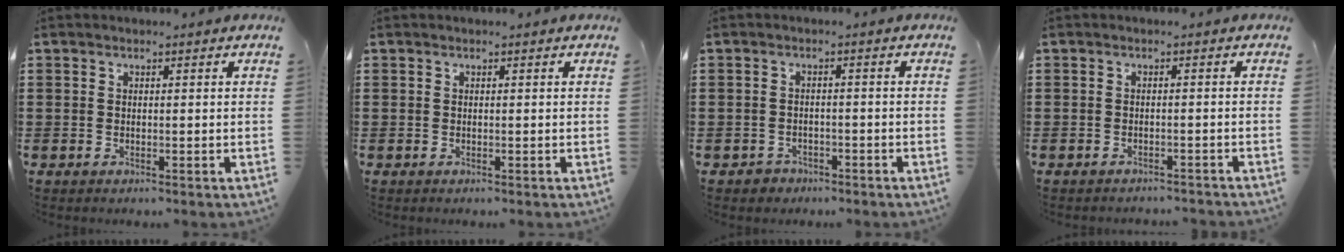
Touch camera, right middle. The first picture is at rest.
{"total": 0.0}
{"total": 1.5, "force": [-1.3, 0.7, 0.0], "torque": [-0.005, 0.002, -0.030]}
{"total": 1.0, "force": [-1.0, 0.0, 0.1], "torque": [-0.004, 0.002, -0.022]}